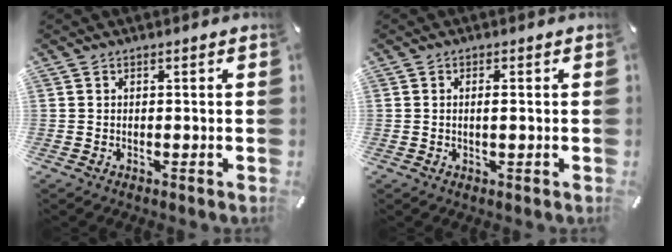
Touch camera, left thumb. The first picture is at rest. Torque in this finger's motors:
{"motor_torque": [-0.10, 0.05, -0.05, 0.00, -0.07]}